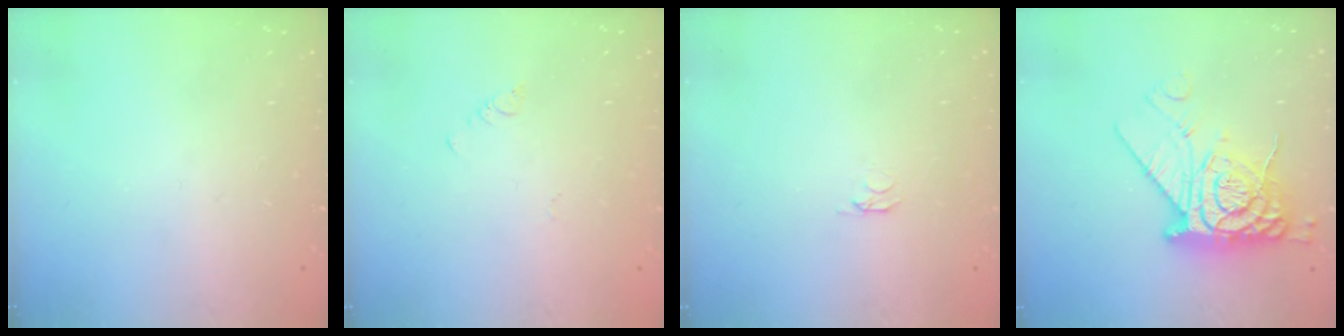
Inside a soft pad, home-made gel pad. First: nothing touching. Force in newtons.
{"total": 1.9, "press": 1.9, "slide": 0.4}
{"total": 2.1, "press": 2.0, "slide": 0.3}
{"total": 12.6, "press": 12.5, "slide": 1.4}